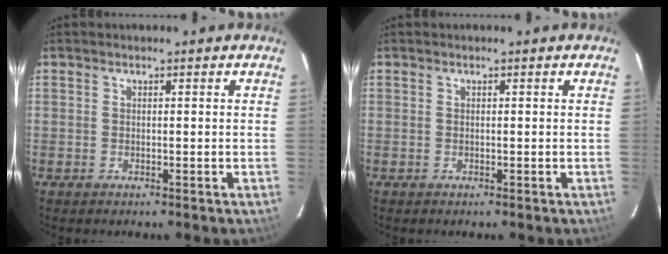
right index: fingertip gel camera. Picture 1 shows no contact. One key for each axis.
{"total": 0.0}